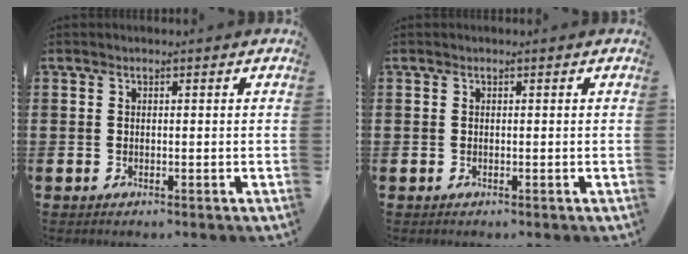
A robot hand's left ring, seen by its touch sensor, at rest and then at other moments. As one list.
[{"total": 0.0}]